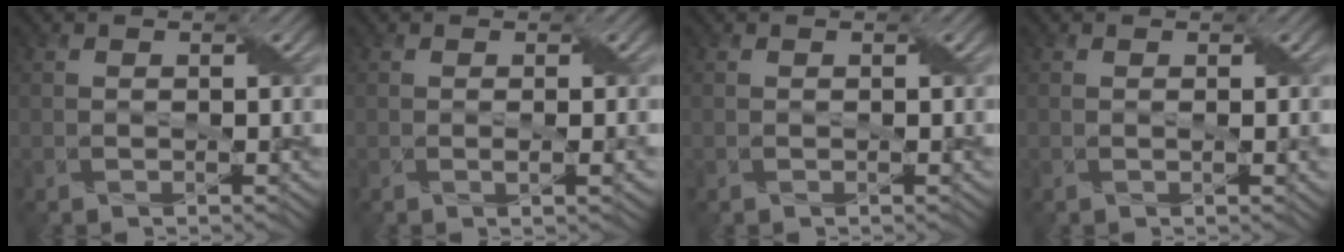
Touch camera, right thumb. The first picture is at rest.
{"total": 1.6, "force": [0.0, 0.2, 1.5], "torque": [-0.029, 0.003, -0.002]}
{"total": 0.0}
{"total": 0.9, "force": [0.2, 0.0, 0.9], "torque": [-0.017, 0.002, 0.001]}